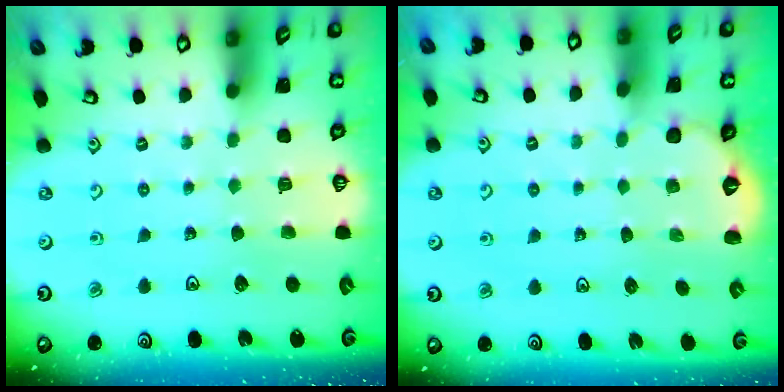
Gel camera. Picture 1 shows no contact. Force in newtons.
{"total": 1.9, "press": 0.7, "slide": 1.8}